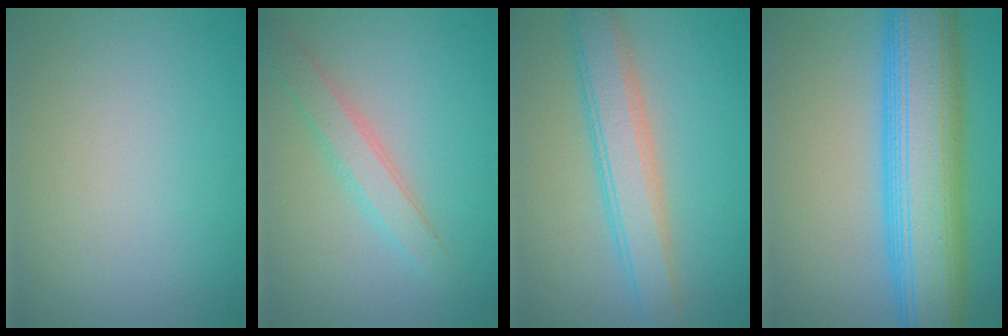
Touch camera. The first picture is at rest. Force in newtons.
{"total": 2.6, "press": 2.6, "slide": 0.1}
{"total": 4.5, "press": 4.5, "slide": 0.1}
{"total": 11.7, "press": 11.7, "slide": 0.0}